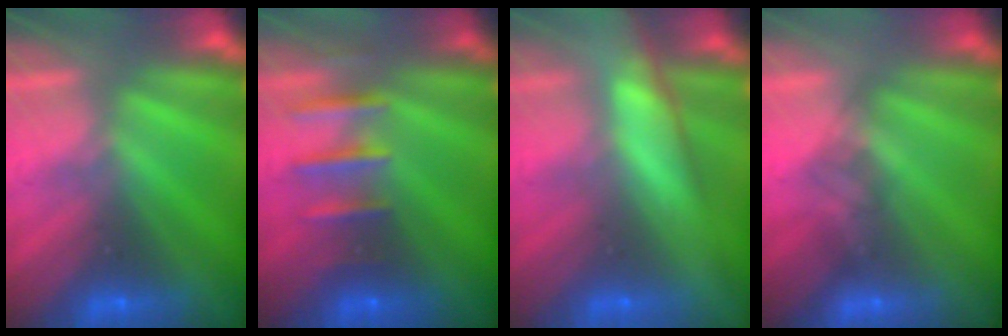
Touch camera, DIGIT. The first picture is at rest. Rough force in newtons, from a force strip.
{"total": 2.5}
{"total": 5.9}
{"total": 1.6}